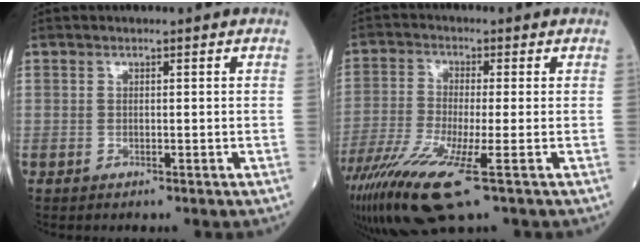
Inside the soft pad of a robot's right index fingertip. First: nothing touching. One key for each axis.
{"total": 12.9, "fx": -6.7, "fy": 1.6, "fz": 10.9, "tx": -0.222, "ty": -0.035, "tz": -0.123}